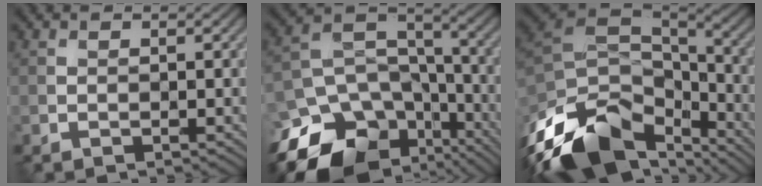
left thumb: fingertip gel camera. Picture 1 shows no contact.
{"total": 17.1, "force": [-10.4, 11.5, 7.2], "torque": [-0.185, -0.038, -0.144]}
{"total": 16.6, "force": [-9.4, 8.8, 10.5], "torque": [-0.270, -0.032, -0.151]}